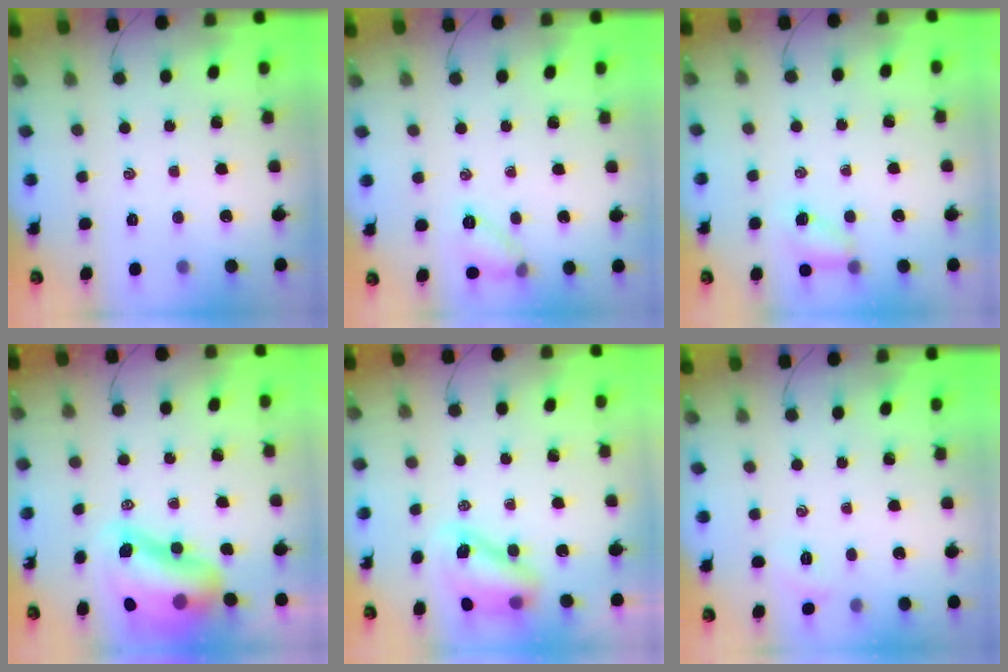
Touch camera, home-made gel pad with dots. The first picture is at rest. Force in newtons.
{"total": 7.2, "press": 6.9, "slide": 2.0}
{"total": 5.0, "press": 4.8, "slide": 1.3}
{"total": 13.3, "press": 12.8, "slide": 3.7}
{"total": 8.6, "press": 8.4, "slide": 1.9}
{"total": 2.6, "press": 2.4, "slide": 0.8}